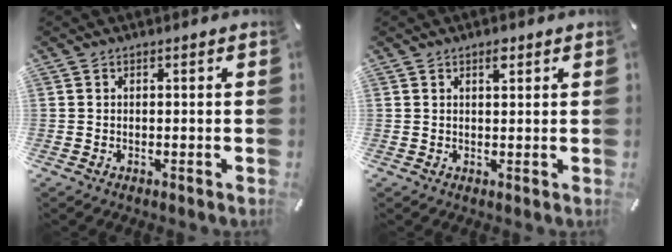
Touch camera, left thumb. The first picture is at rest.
{"total": 2.3, "force": [1.7, 1.0, 1.1], "torque": [-0.009, -0.008, 0.028]}